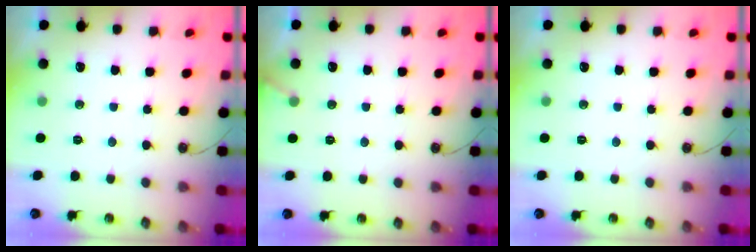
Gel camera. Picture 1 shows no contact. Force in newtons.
{"total": 2.9, "press": 2.9, "slide": 0.2}
{"total": 0.0}